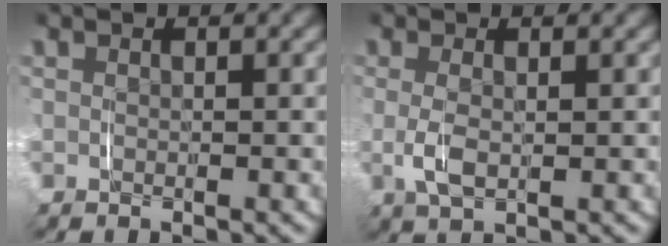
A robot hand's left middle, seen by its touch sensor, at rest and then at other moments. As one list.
[{"total": 1.8, "force": [-0.4, 0.4, 1.6], "torque": [-0.045, -0.008, -0.002]}]